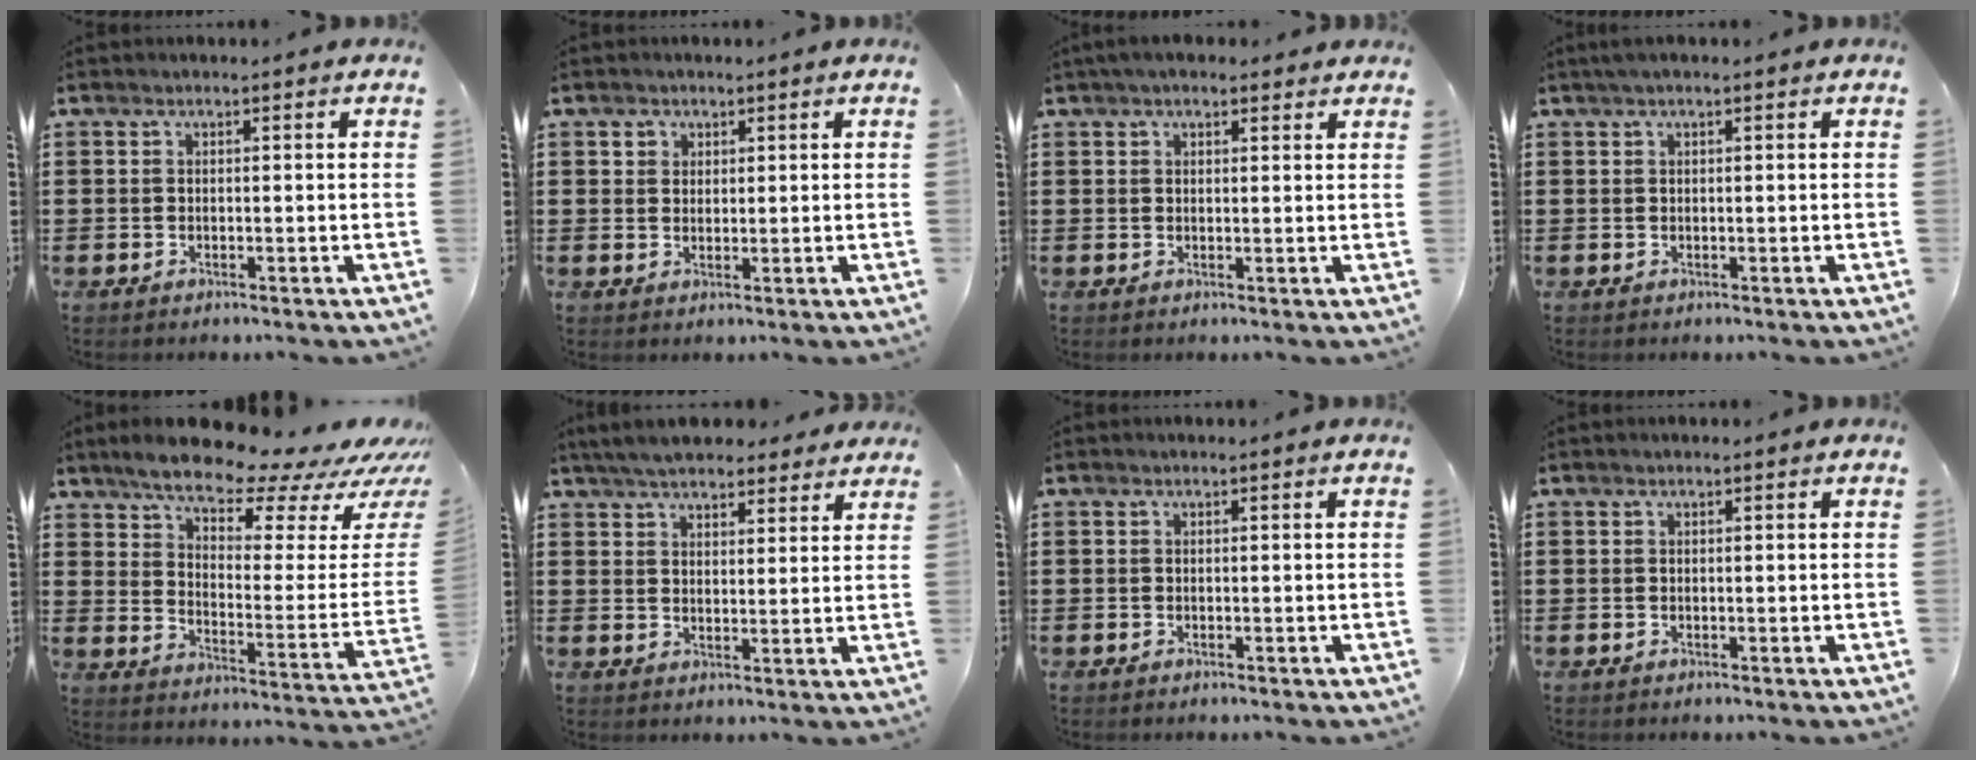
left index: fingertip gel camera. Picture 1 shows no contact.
{"total": 1.8, "force": [1.0, 1.4, 0.2], "torque": [0.000, 0.002, 0.018]}
{"total": 2.7, "force": [2.2, 1.0, 1.4], "torque": [-0.032, 0.006, 0.039]}
{"total": 0.8, "force": [0.3, 0.0, 0.7], "torque": [-0.012, 0.001, 0.006]}
{"total": 11.2, "force": [9.8, 2.2, 4.9], "torque": [-0.099, -0.071, 0.165]}
{"total": 5.7, "force": [5.2, 1.5, 1.6], "torque": [-0.049, -0.008, 0.098]}
{"total": 0.0}
{"total": 0.0}